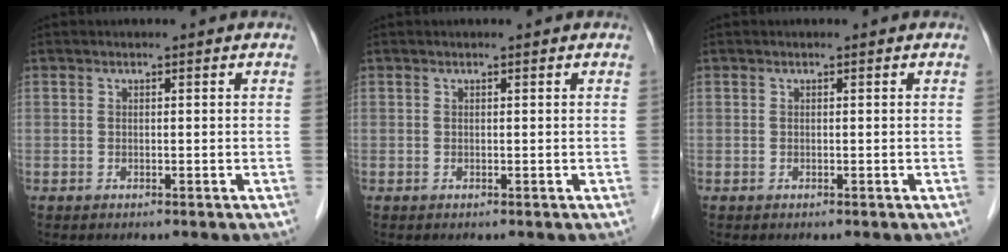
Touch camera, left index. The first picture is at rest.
{"total": 0.0}
{"total": 0.0}